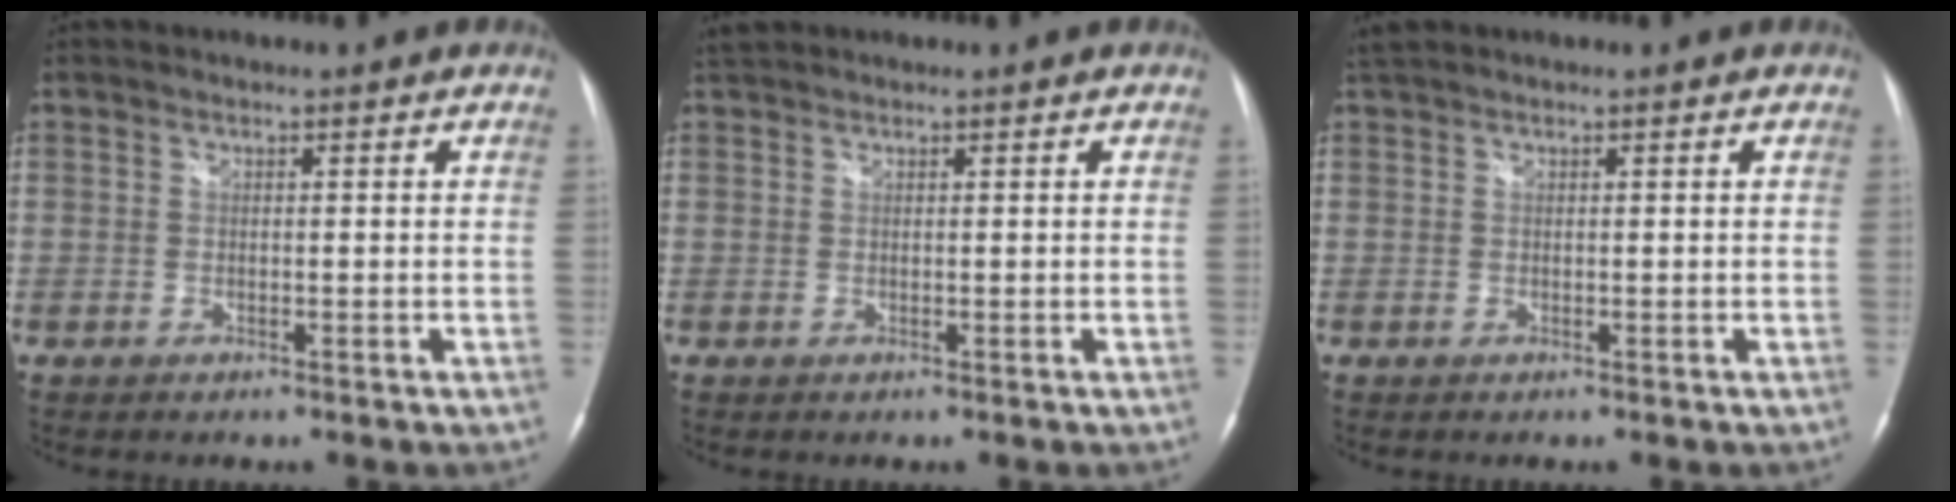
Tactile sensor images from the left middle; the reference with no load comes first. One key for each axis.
{"total": 1.5, "fx": 1.4, "fy": 0.4, "fz": 0.4, "tx": -0.017, "ty": 0.019, "tz": 0.031}
{"total": 1.5, "fx": 1.3, "fy": 0.3, "fz": 0.6, "tx": -0.021, "ty": 0.024, "tz": 0.030}